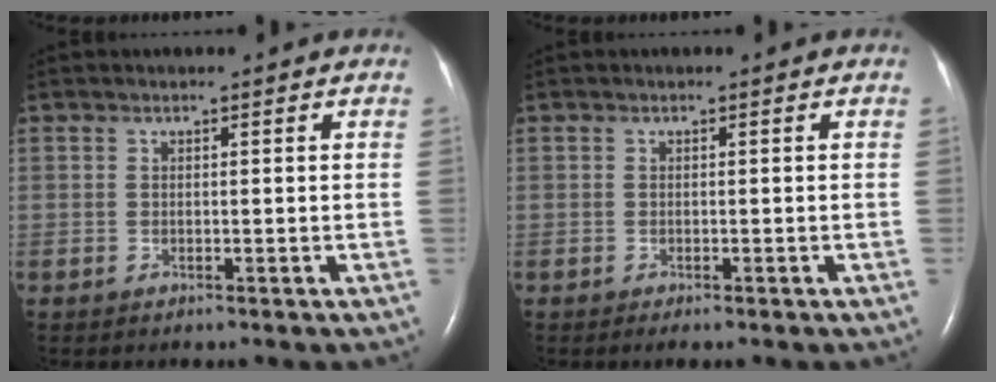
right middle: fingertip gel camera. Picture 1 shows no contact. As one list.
[{"total": 0.9, "force": [-0.6, 0.1, 0.6], "torque": [-0.008, -0.003, -0.008]}]